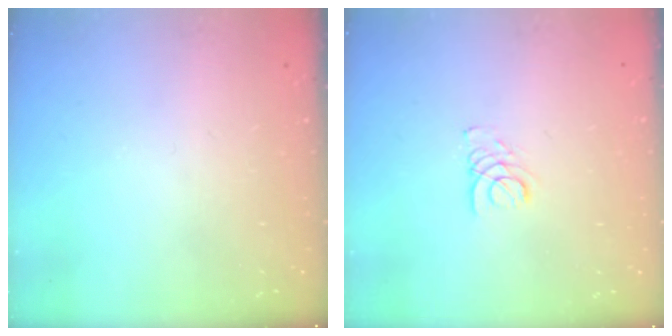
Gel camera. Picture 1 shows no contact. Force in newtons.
{"total": 1.9, "press": 1.9, "slide": 0.2}